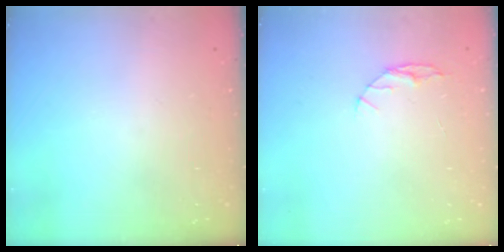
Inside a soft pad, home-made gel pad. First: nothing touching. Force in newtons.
{"total": 4.9, "press": 4.8, "slide": 0.6}